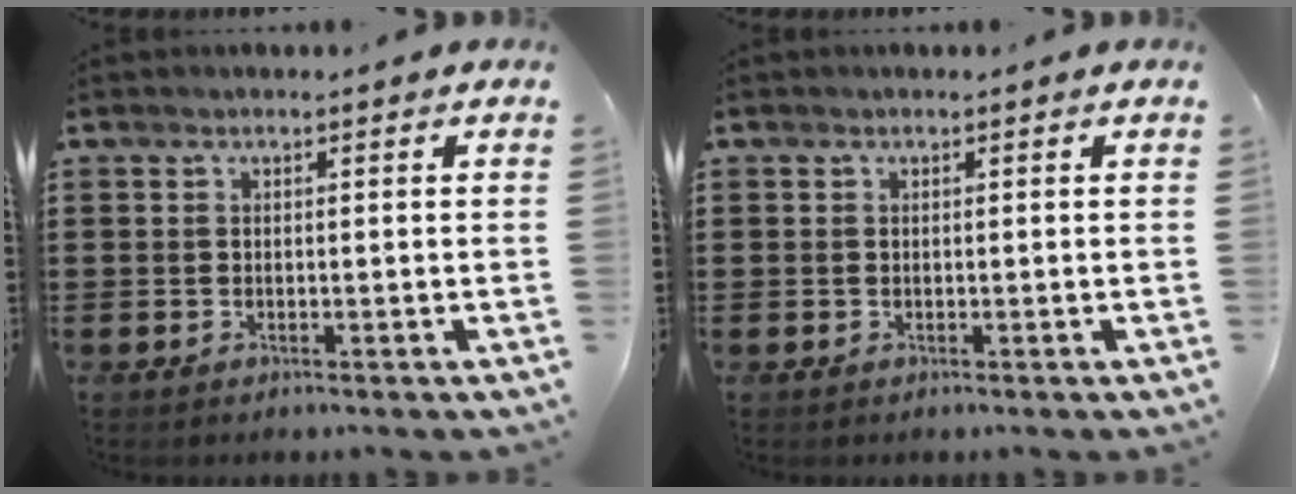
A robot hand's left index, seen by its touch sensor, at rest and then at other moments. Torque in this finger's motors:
{"motor_torque": [-1.10, 1.04, -0.51, -0.21]}